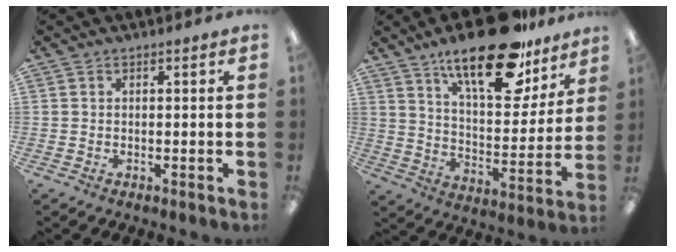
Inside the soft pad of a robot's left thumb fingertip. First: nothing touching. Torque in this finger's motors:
{"motor_torque": [0.91, 0.24, 1.40, -1.37, 0.22]}